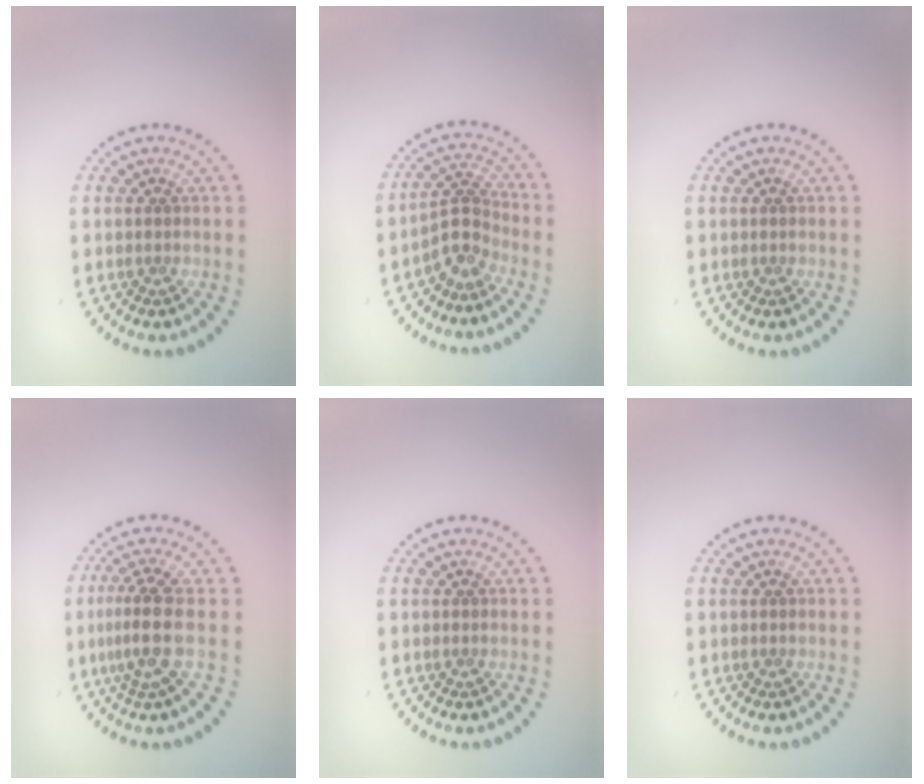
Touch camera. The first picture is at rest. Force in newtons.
{"total": 2.8, "press": 2.1, "slide": 1.9}
{"total": 0.0}
{"total": 3.2, "press": 2.4, "slide": 2.1}
{"total": 0.0}
{"total": 0.0}